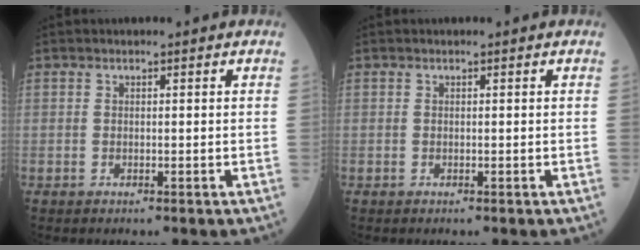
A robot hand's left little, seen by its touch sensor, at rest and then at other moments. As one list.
[{"total": 0.0}]